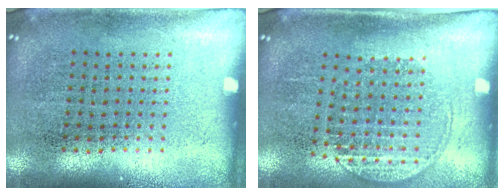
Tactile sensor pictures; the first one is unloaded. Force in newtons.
{"total": 1.5, "press": 1.3, "slide": 0.8}